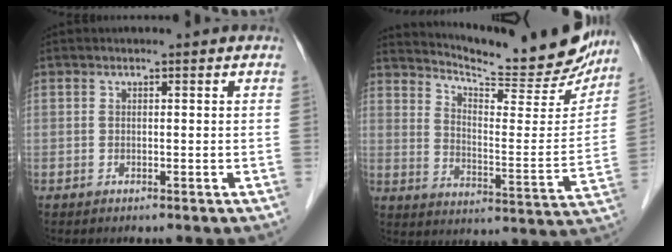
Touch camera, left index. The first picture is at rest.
{"total": 21.0, "force": [19.6, 2.0, 7.3], "torque": [-0.112, -0.066, 0.258]}